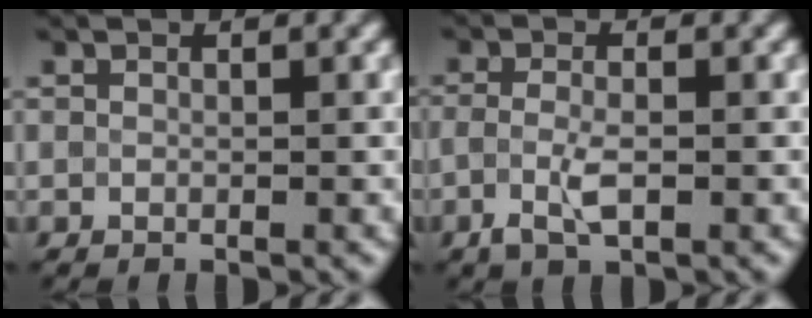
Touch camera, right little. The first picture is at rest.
{"total": 2.5, "force": [-0.9, 0.8, 2.2], "torque": [-0.052, -0.006, -0.017]}